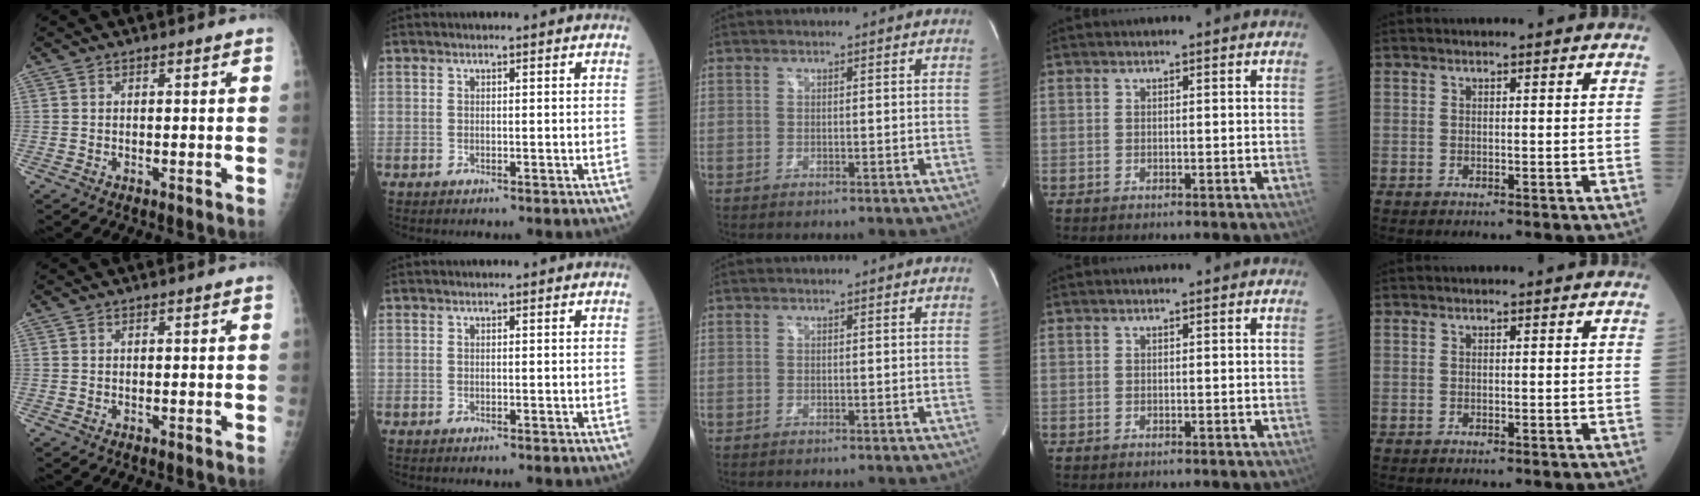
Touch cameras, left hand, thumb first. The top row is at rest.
{}